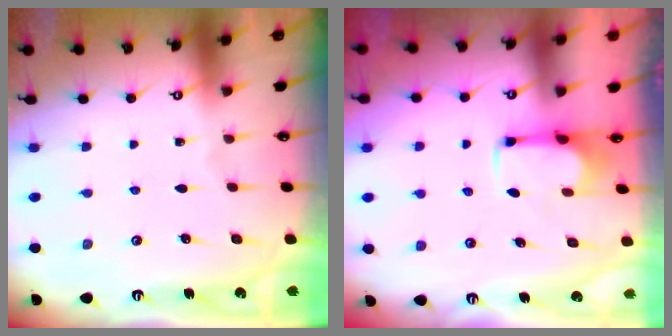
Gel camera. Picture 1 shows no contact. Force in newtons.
{"total": 2.5, "press": 2.4, "slide": 0.9}